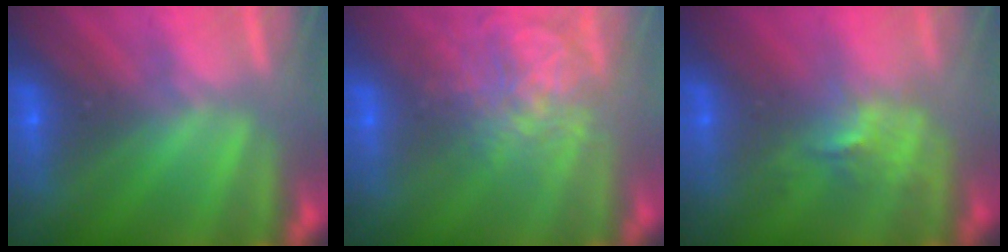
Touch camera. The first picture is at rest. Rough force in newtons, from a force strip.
{"total": 3.7}
{"total": 2.4}